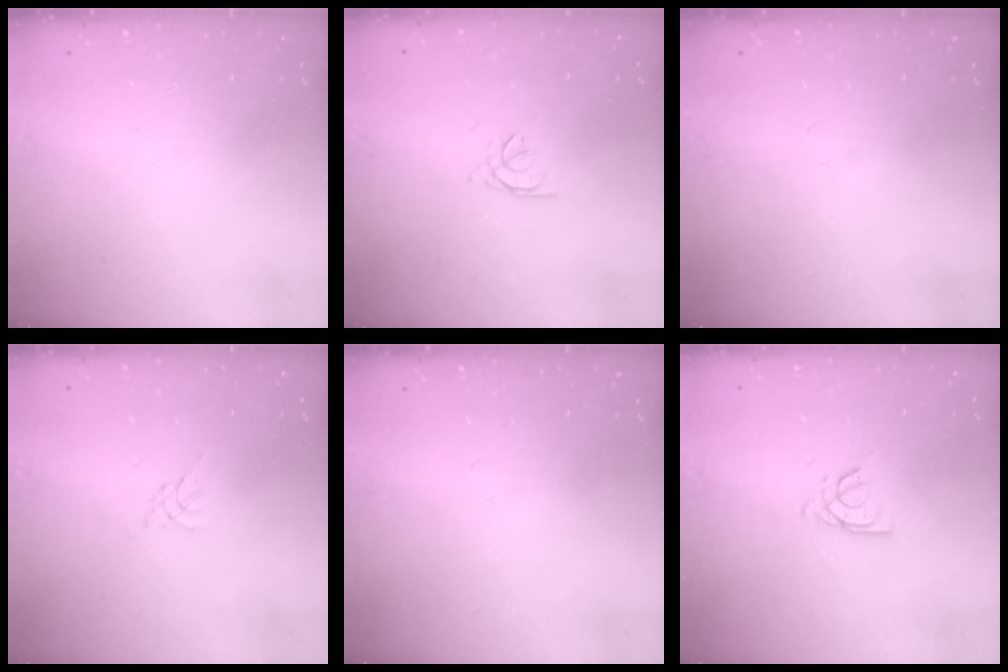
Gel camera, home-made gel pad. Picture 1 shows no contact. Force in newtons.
{"total": 1.2, "press": 1.1, "slide": 0.4}
{"total": 0.0}
{"total": 0.0}
{"total": 0.0}
{"total": 4.0, "press": 4.0, "slide": 0.1}